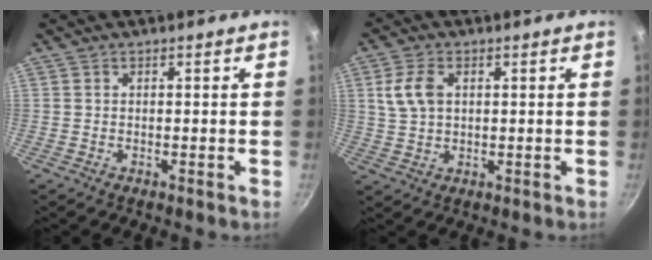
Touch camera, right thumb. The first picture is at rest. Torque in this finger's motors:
{"motor_torque": [-0.78, 0.63, 0.28, 0.24, 0.07]}